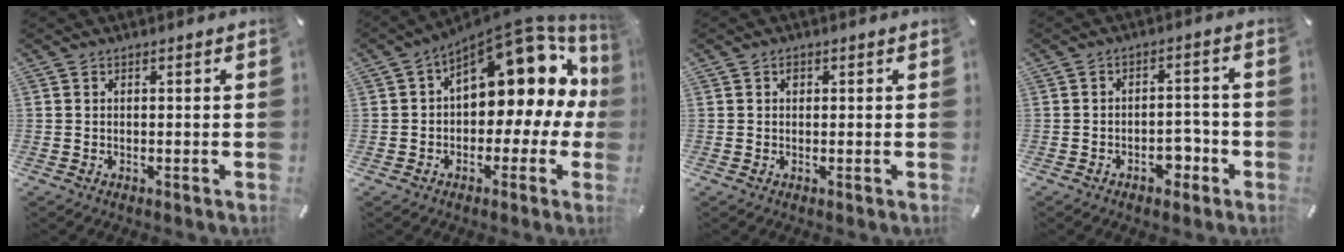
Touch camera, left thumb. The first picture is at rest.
{"total": 14.2, "force": [7.4, 7.4, 9.6], "torque": [-0.119, -0.071, 0.120]}
{"total": 0.9, "force": [0.3, 0.8, 0.5], "torque": [-0.001, 0.000, 0.003]}
{"total": 5.8, "force": [-2.6, 3.9, 3.4], "torque": [-0.036, 0.010, -0.047]}